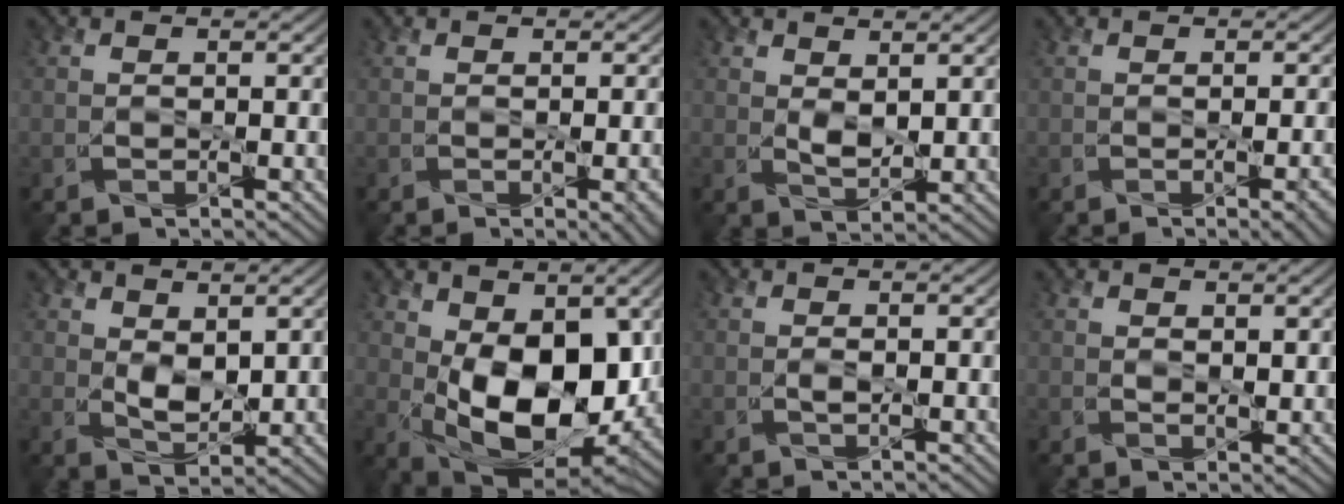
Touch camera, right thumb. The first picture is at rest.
{"total": 2.9, "force": [-0.7, 0.4, 2.8], "torque": [-0.036, 0.002, -0.004]}
{"total": 2.4, "force": [1.4, 0.7, 1.8], "torque": [-0.041, -0.003, 0.031]}
{"total": 3.3, "force": [-0.8, 0.5, 3.2], "torque": [-0.041, 0.002, -0.006]}
{"total": 3.7, "force": [1.7, 1.7, 2.8], "torque": [-0.063, -0.004, 0.037]}
{"total": 13.7, "force": [0.6, 7.8, 11.3], "torque": [-0.198, -0.017, 0.017]}
{"total": 0.8, "force": [0.2, -0.1, 0.8], "torque": [-0.019, 0.002, 0.005]}
{"total": 1.7, "force": [1.3, 0.3, 1.0], "torque": [-0.025, -0.003, 0.030]}